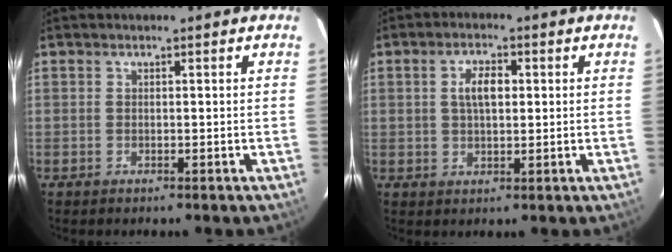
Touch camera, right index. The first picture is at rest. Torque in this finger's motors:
{"motor_torque": [0.10, 0.03, 0.10, 0.07]}